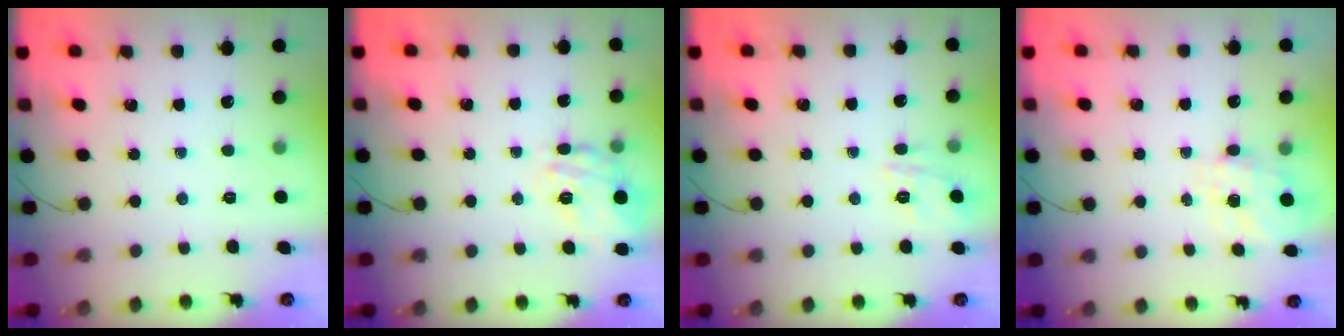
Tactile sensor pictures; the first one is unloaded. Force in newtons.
{"total": 16.9, "press": 16.8, "slide": 1.5}
{"total": 2.4, "press": 2.0, "slide": 1.3}
{"total": 3.9, "press": 3.8, "slide": 0.9}